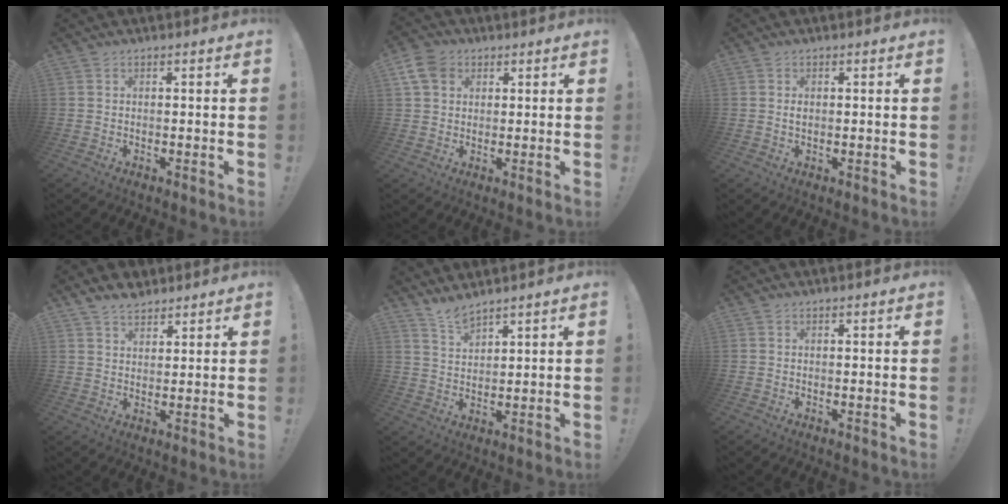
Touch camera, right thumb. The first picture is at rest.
{"total": 7.8, "force": [3.3, 5.8, 4.1], "torque": [-0.071, -0.006, 0.066]}
{"total": 1.0, "force": [0.1, 0.7, 0.7], "torque": [-0.016, 0.004, 0.001]}
{"total": 5.5, "force": [4.4, 2.9, 1.6], "torque": [-0.022, -0.024, 0.082]}
{"total": 5.1, "force": [4.6, 0.8, 1.8], "torque": [-0.032, -0.033, 0.083]}
{"total": 0.0}